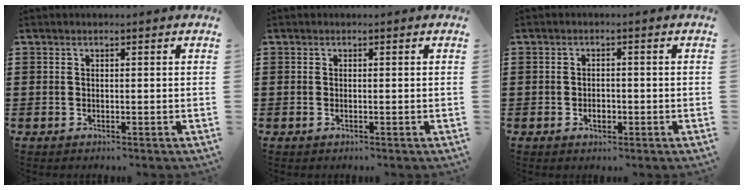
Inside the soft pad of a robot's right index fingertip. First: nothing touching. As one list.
[{"total": 0.0}, {"total": 2.0, "force": [-0.7, 1.2, 1.4], "torque": [-0.028, 0.003, -0.014]}]